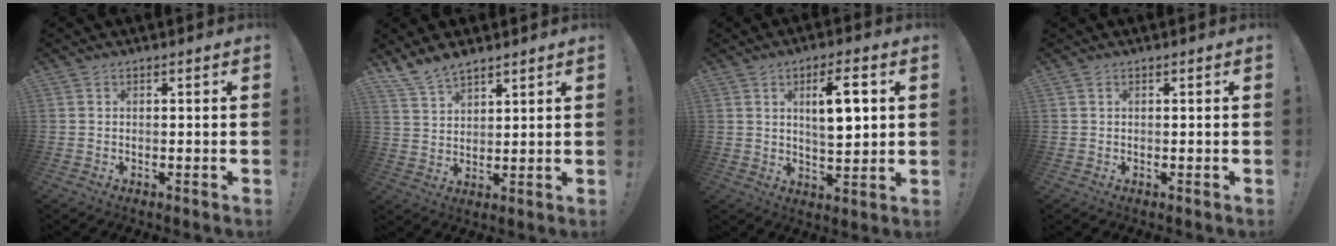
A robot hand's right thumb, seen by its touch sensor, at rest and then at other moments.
{"total": 7.4, "force": [6.3, 2.9, 2.5], "torque": [-0.057, -0.035, 0.123]}
{"total": 10.2, "force": [3.0, 3.3, 9.2], "torque": [-0.137, -0.004, 0.044]}
{"total": 0.0}